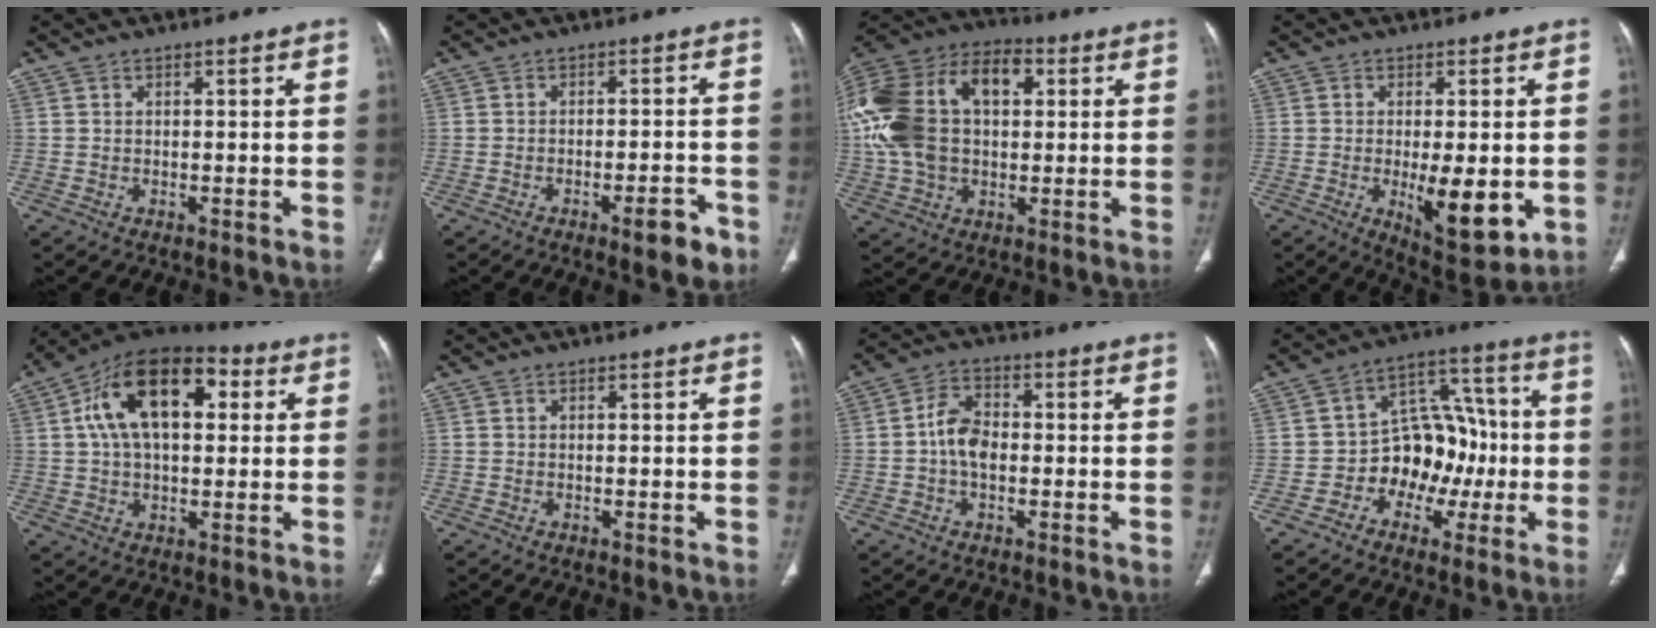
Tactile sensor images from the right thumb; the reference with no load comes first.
{"total": 5.6, "force": [-3.3, 1.6, 4.2], "torque": [-0.045, 0.018, -0.042]}
{"total": 25.9, "force": [4.4, 16.6, 19.3], "torque": [-0.415, 0.042, 0.078]}
{"total": 11.7, "force": [-2.3, 4.3, 10.6], "torque": [-0.142, -0.026, -0.024]}
{"total": 18.1, "force": [4.4, 10.4, 14.1], "torque": [-0.212, 0.023, 0.062]}
{"total": 0.0}
{"total": 6.5, "force": [-0.6, 4.3, 4.8], "torque": [-0.076, 0.018, -0.020]}
{"total": 15.2, "force": [-3.0, 11.4, 9.5], "torque": [-0.080, 0.058, -0.045]}